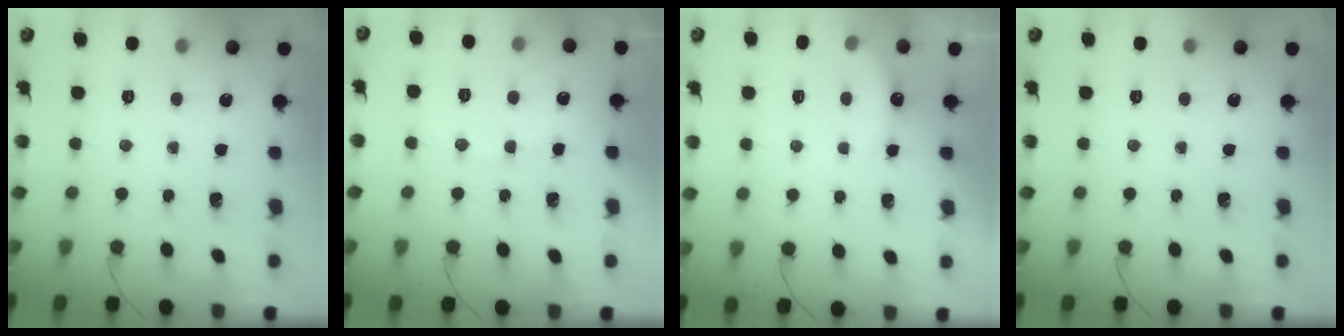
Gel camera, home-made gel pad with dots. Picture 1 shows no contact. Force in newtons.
{"total": 8.0, "press": 7.9, "slide": 1.0}
{"total": 5.3, "press": 5.2, "slide": 1.2}
{"total": 0.0}